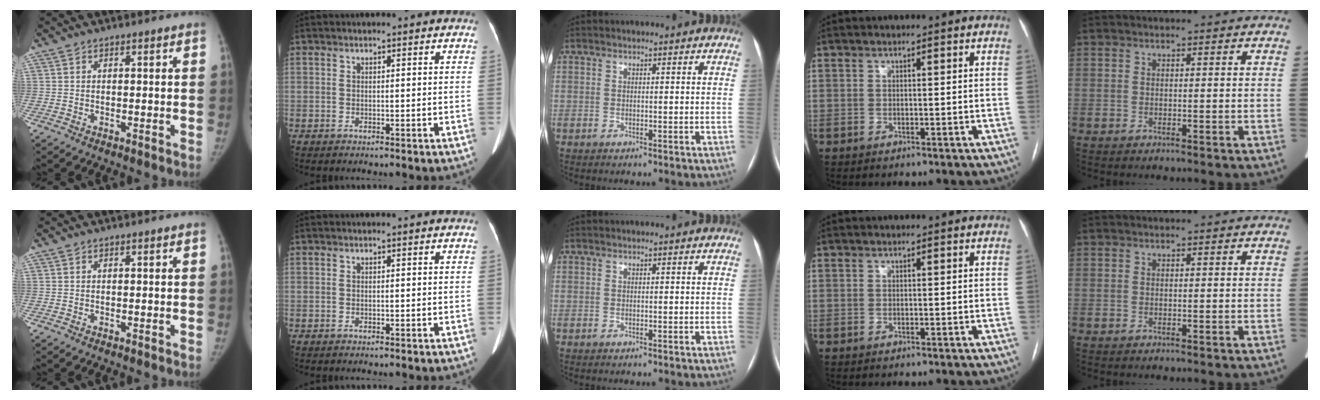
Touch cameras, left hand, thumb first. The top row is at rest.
{}